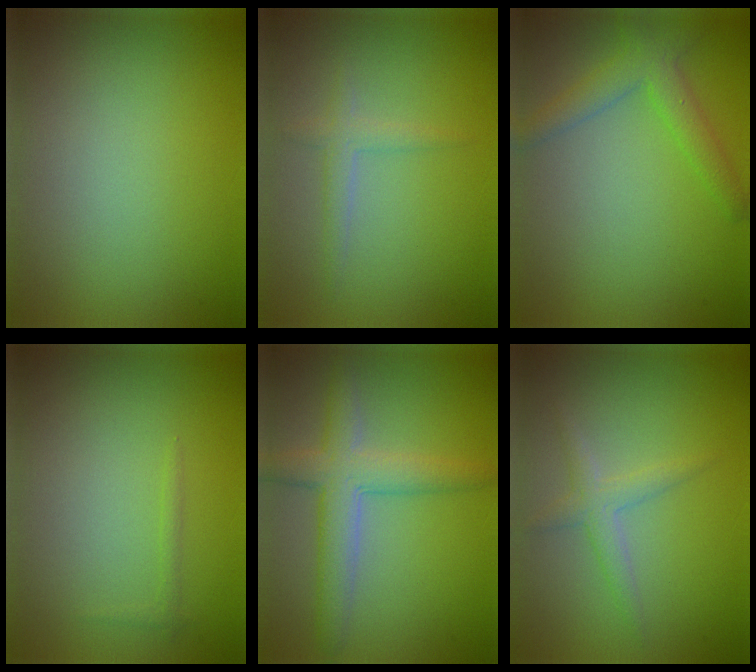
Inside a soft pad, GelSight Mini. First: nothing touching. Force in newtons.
{"total": 1.5, "press": 1.5, "slide": 0.1}
{"total": 3.3, "press": 3.3, "slide": 0.1}
{"total": 0.6, "press": 0.6, "slide": 0.1}
{"total": 4.5, "press": 4.5, "slide": 0.1}
{"total": 2.0, "press": 2.0, "slide": 0.1}